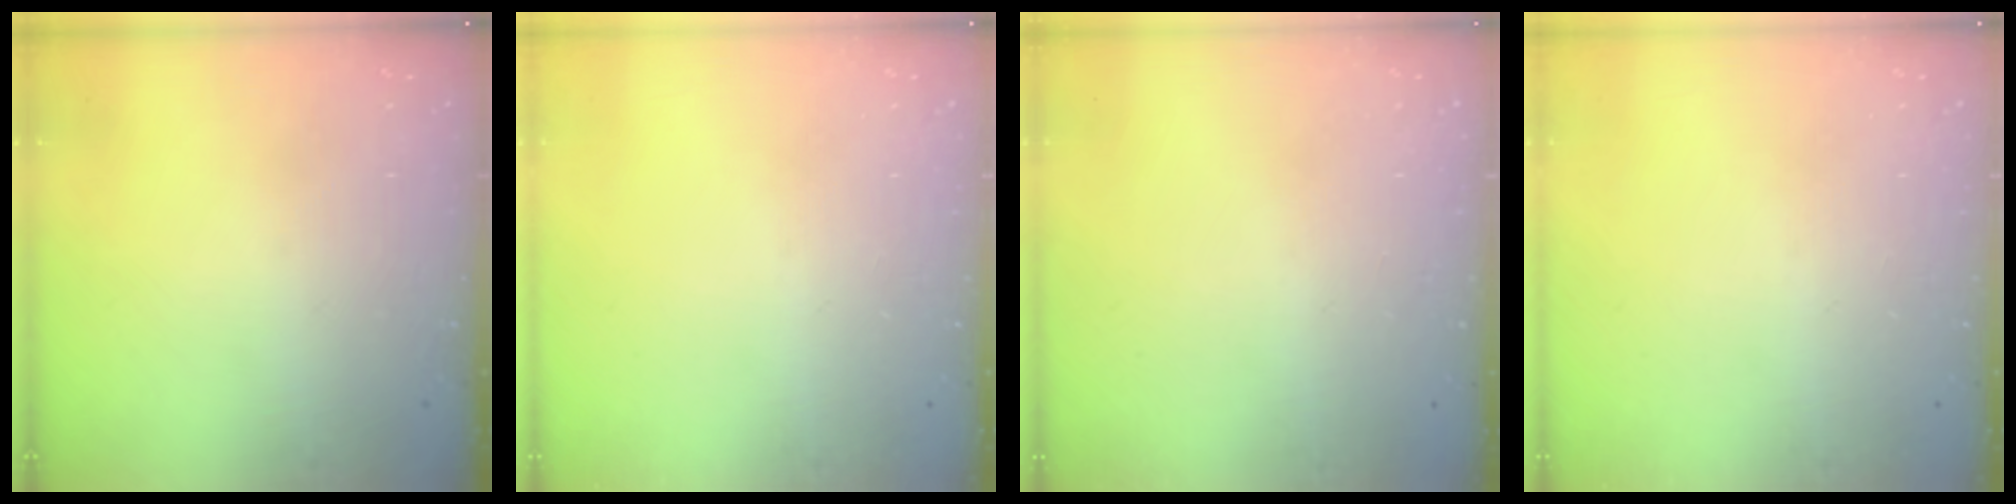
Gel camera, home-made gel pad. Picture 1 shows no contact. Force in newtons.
{"total": 0.0}
{"total": 2.4, "press": 2.4, "slide": 0.2}
{"total": 0.0}